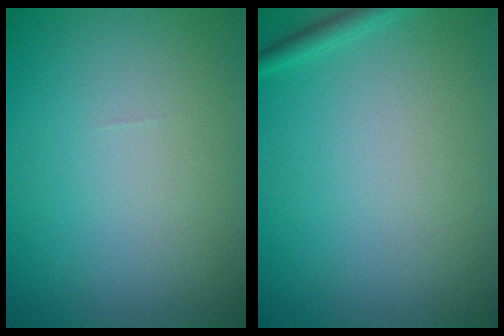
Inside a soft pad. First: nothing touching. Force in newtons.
{"total": 1.2, "press": 1.1, "slide": 0.1}